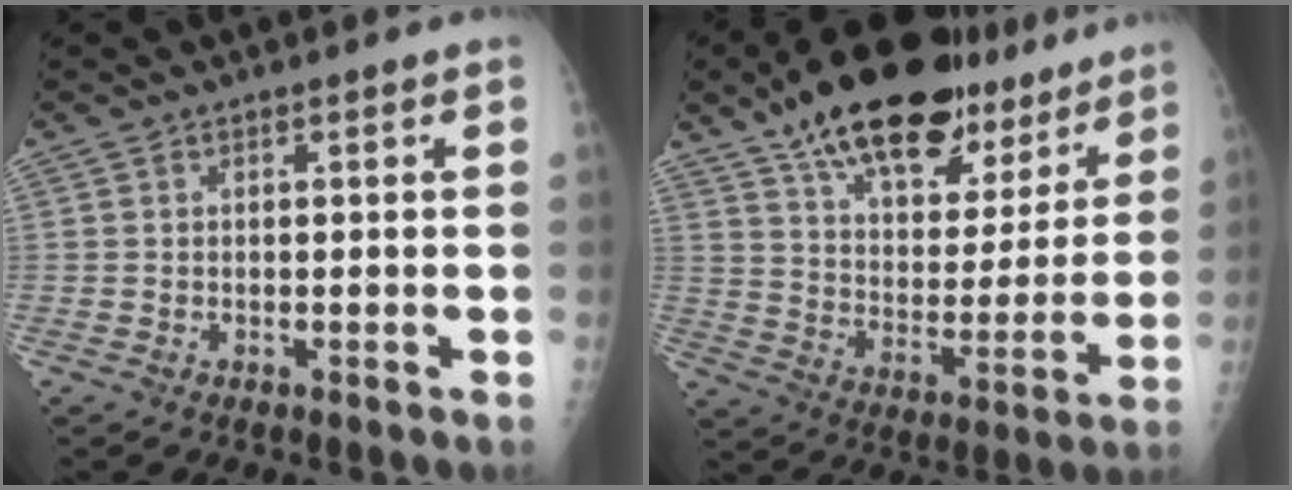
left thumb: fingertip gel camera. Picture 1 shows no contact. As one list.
[{"total": 25.4, "force": [18.2, 11.6, 13.4], "torque": [-0.174, -0.057, 0.286]}]